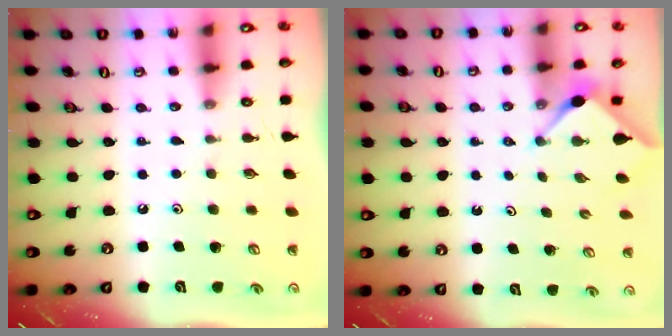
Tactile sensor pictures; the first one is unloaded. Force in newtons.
{"total": 3.0, "press": 3.0, "slide": 0.3}